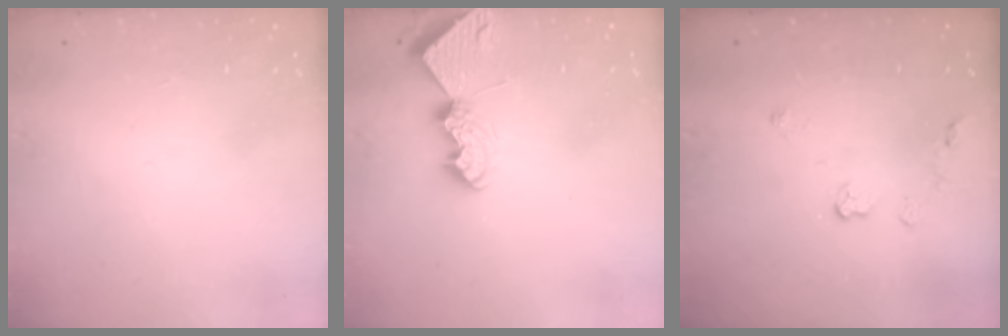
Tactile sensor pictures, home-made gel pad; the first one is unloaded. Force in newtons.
{"total": 8.7, "press": 8.6, "slide": 1.1}
{"total": 4.1, "press": 4.1, "slide": 0.6}